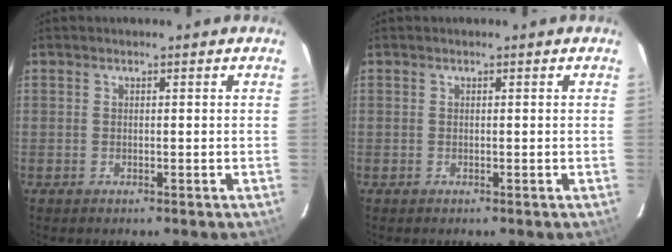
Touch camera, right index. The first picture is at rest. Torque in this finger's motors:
{"motor_torque": [-0.01, 0.00, 0.00, 0.00]}